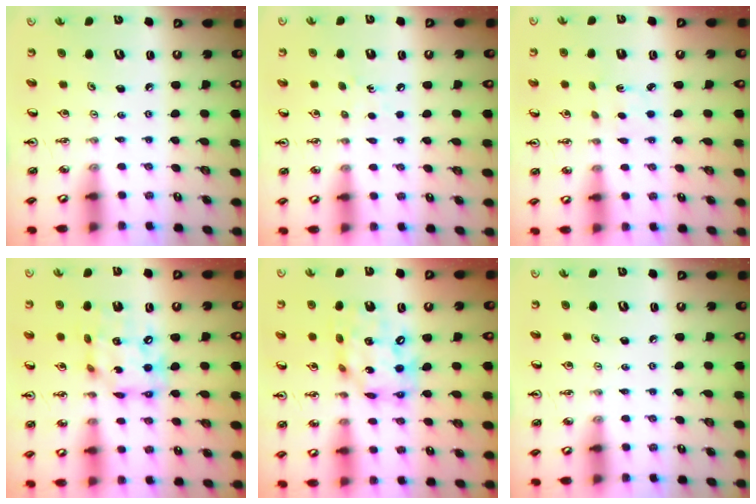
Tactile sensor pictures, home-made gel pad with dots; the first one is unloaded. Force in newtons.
{"total": 6.2, "press": 6.2, "slide": 0.7}
{"total": 1.7, "press": 1.6, "slide": 0.4}
{"total": 14.1, "press": 14.0, "slide": 1.6}
{"total": 14.3, "press": 14.2, "slide": 1.0}
{"total": 0.0}